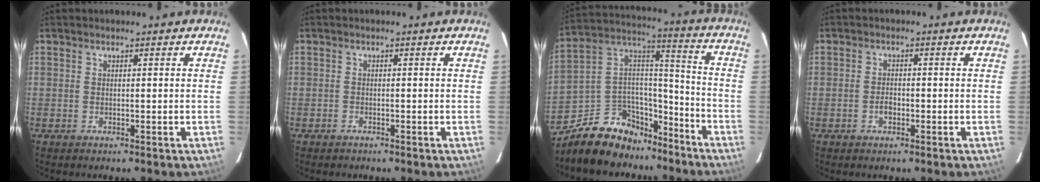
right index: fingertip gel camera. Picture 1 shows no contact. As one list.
[{"total": 0.9, "force": [-0.8, 0.5, 0.0], "torque": [-0.003, 0.003, -0.013]}, {"total": 17.3, "force": [-12.6, 9.9, 6.3], "torque": [-0.145, 0.069, -0.193]}, {"total": 2.1, "force": [-0.9, 1.3, 1.4], "torque": [-0.027, 0.005, -0.017]}]